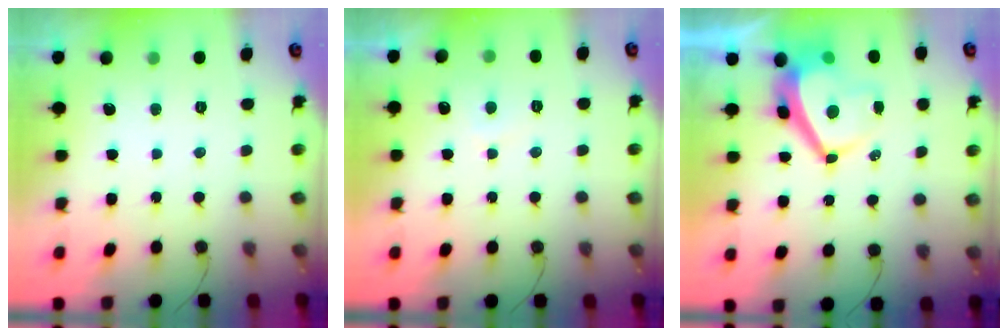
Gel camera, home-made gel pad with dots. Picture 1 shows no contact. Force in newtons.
{"total": 2.9, "press": 2.8, "slide": 0.5}
{"total": 6.8, "press": 6.8, "slide": 0.9}